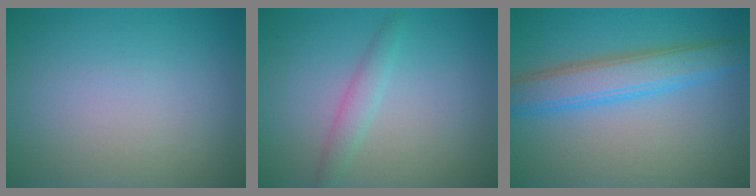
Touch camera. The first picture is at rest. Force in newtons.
{"total": 1.7, "press": 1.7, "slide": 0.1}
{"total": 4.9, "press": 4.9, "slide": 0.1}